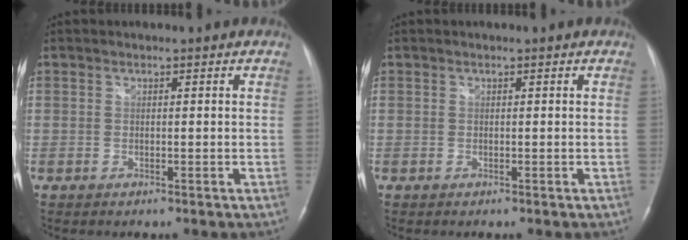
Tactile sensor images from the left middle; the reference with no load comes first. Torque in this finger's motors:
{"motor_torque": [0.00, 0.00, -0.07, -0.01]}